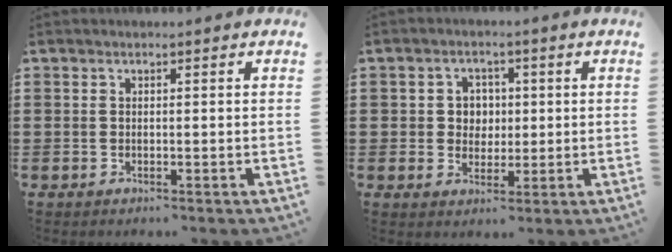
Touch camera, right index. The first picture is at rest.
{"total": 3.8, "force": [0.4, 3.5, 1.3], "torque": [-0.033, 0.009, 0.001]}